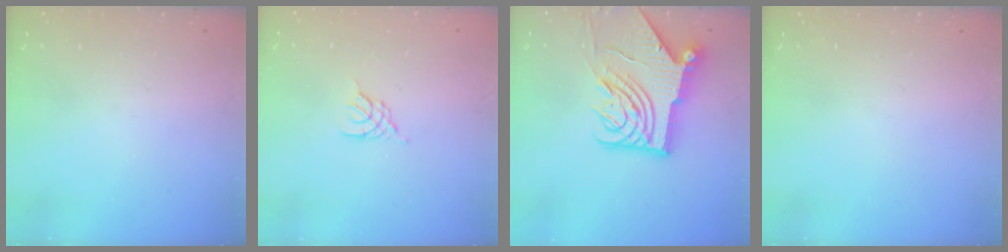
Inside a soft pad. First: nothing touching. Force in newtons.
{"total": 2.3, "press": 2.3, "slide": 0.5}
{"total": 14.7, "press": 14.6, "slide": 1.7}
{"total": 0.0}